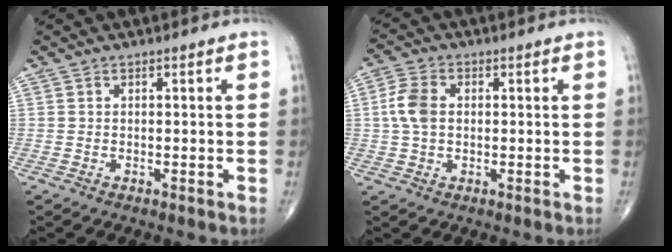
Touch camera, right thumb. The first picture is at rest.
{"total": 5.9, "force": [0.5, 4.0, 4.4], "torque": [-0.095, 0.010, 0.005]}